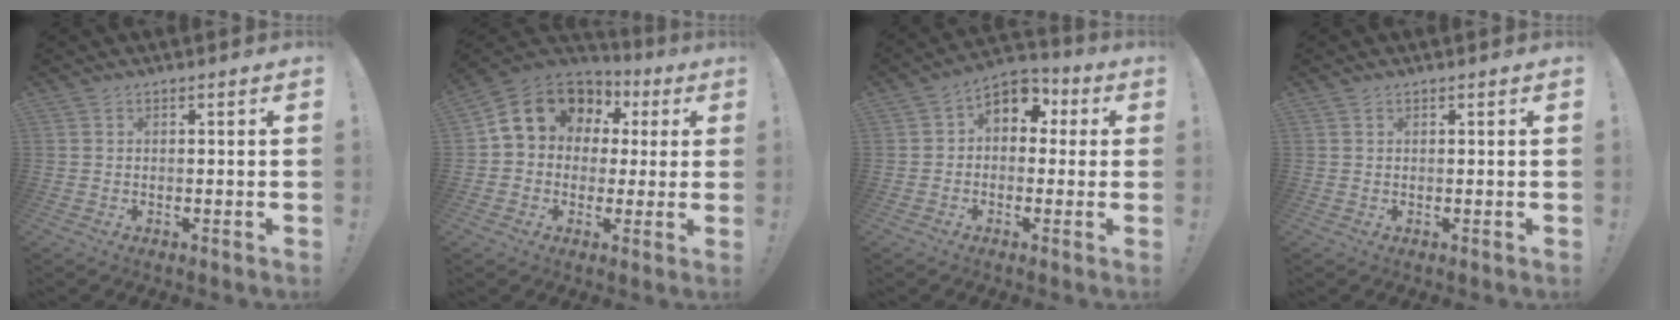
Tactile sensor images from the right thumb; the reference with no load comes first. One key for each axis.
{"total": 14.8, "fx": 5.5, "fy": 11.6, "fz": 7.3, "tx": -0.107, "ty": -0.020, "tz": 0.110}
{"total": 7.8, "fx": 1.3, "fy": 6.3, "fz": 4.4, "tx": -0.057, "ty": 0.005, "tz": 0.030}
{"total": 0.0}